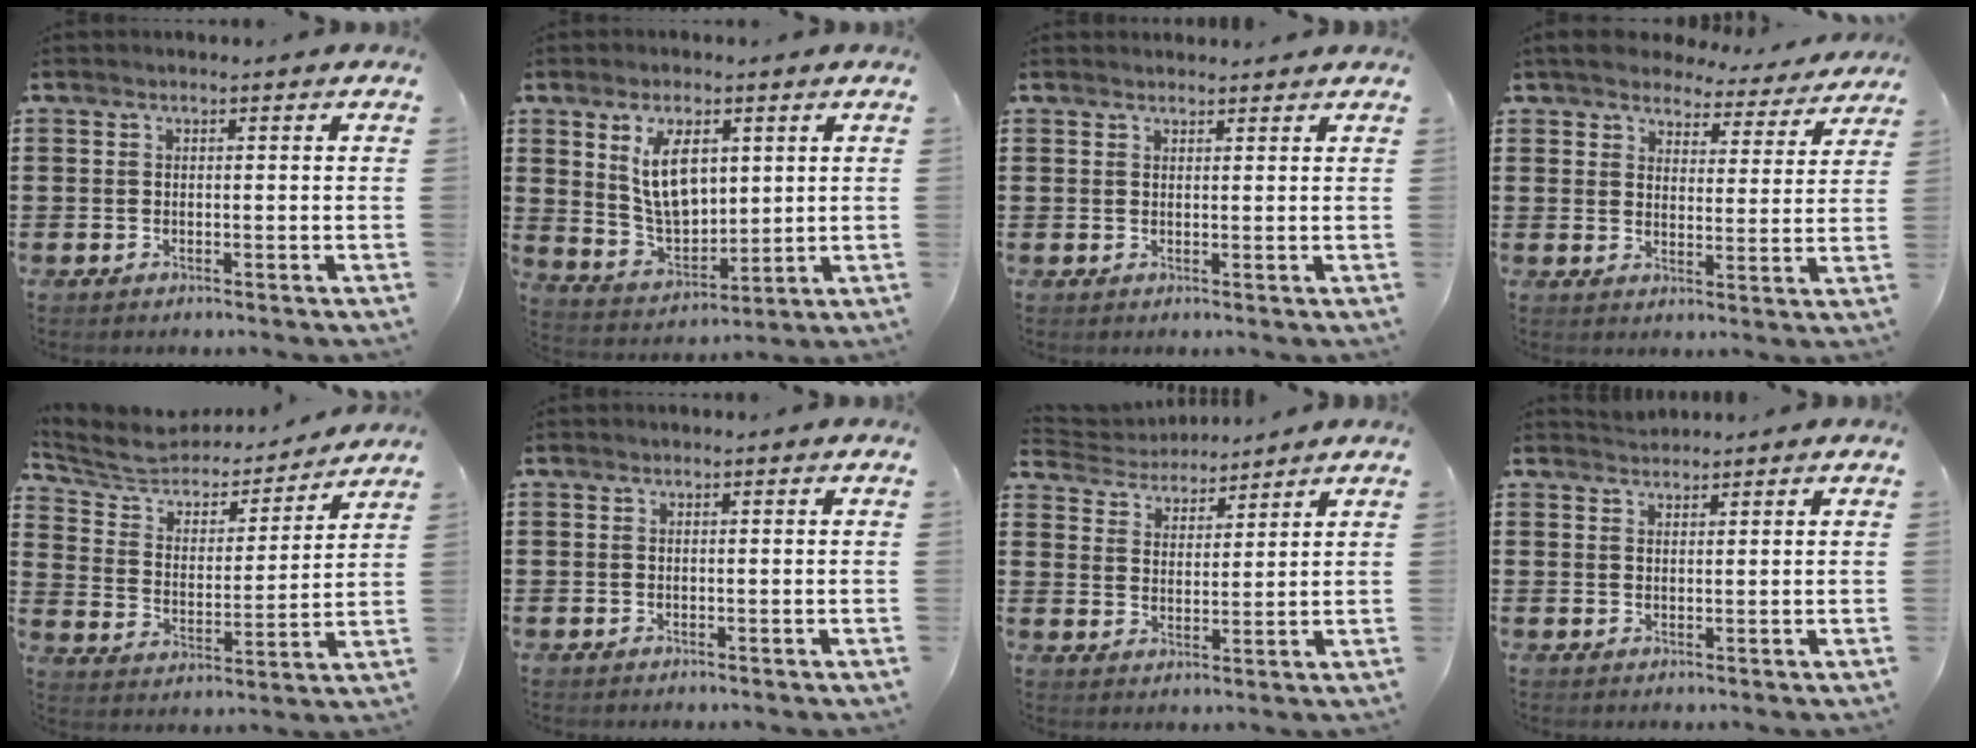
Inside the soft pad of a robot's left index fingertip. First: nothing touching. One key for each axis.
{"total": 9.0, "fx": 3.5, "fy": 5.0, "fz": 6.6, "tx": -0.117, "ty": 0.003, "tz": 0.062}
{"total": 1.2, "fx": 1.2, "fy": 0.1, "fz": 0.0, "tx": -0.002, "ty": 0.000, "tz": 0.024}
{"total": 5.2, "fx": 5.1, "fy": 0.8, "fz": 0.8, "tx": -0.042, "ty": -0.031, "tz": 0.089}
{"total": 5.4, "fx": 5.1, "fy": 1.8, "fz": 0.9, "tx": -0.051, "ty": -0.040, "tz": 0.081}
{"total": 0.0}
{"total": 4.0, "fx": 3.9, "fy": 0.9, "fz": -0.1, "tx": -0.020, "ty": -0.021, "tz": 0.069}
{"total": 1.6, "fx": 1.6, "fy": 0.3, "fz": -0.1, "tx": -0.002, "ty": 0.004, "tz": 0.032}